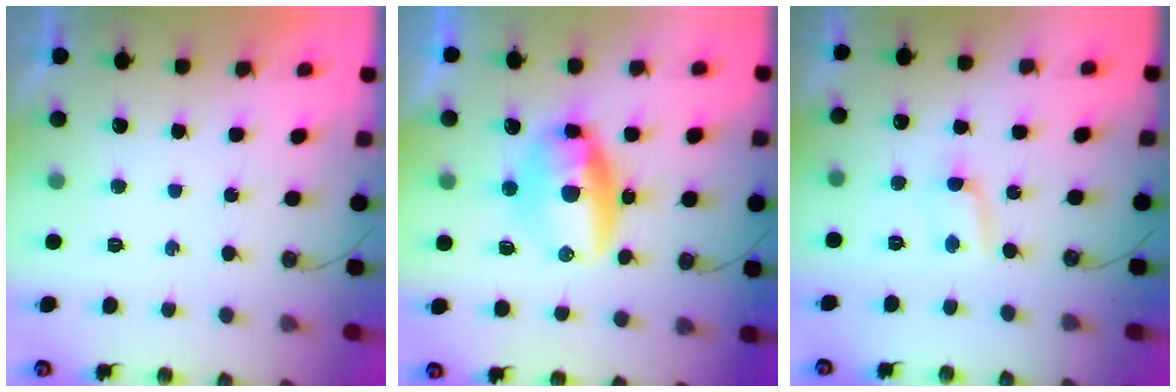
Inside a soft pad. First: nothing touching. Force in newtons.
{"total": 10.8, "press": 10.7, "slide": 1.6}
{"total": 2.5, "press": 2.5, "slide": 0.3}